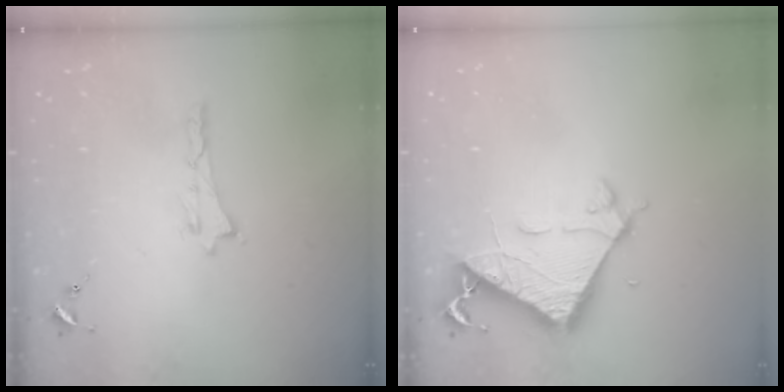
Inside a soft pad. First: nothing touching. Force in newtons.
{"total": 6.8, "press": 6.8, "slide": 0.6}